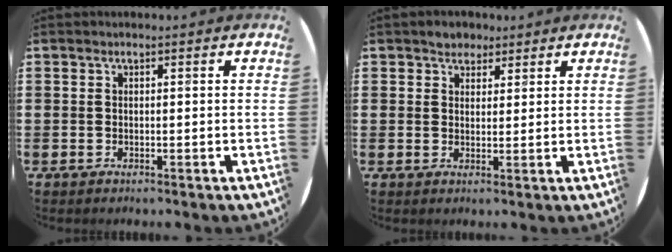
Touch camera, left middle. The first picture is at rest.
{"total": 2.4, "force": [2.1, 1.3, 0.1], "torque": [0.002, 0.004, 0.039]}